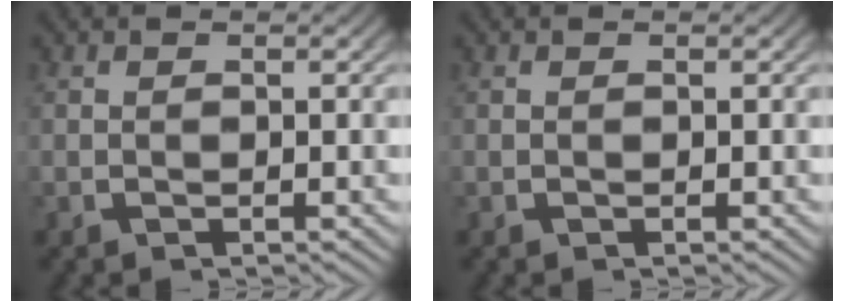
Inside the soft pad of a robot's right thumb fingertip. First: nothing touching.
{"total": 0.0}